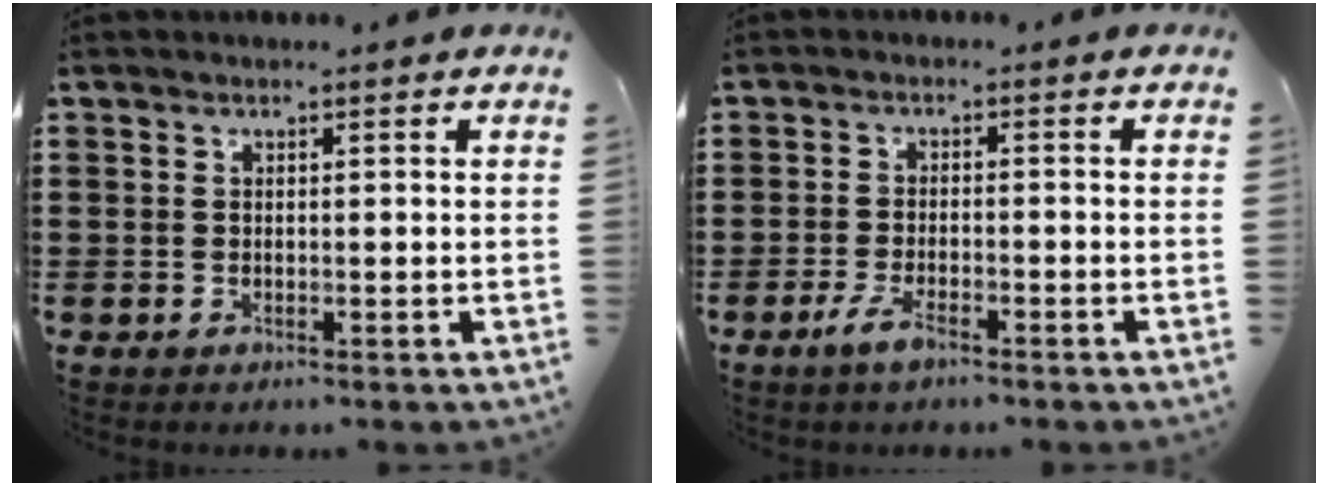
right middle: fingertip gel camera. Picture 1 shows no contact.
{"total": 3.2, "force": [-2.0, 0.8, 2.4], "torque": [-0.052, 0.000, -0.041]}